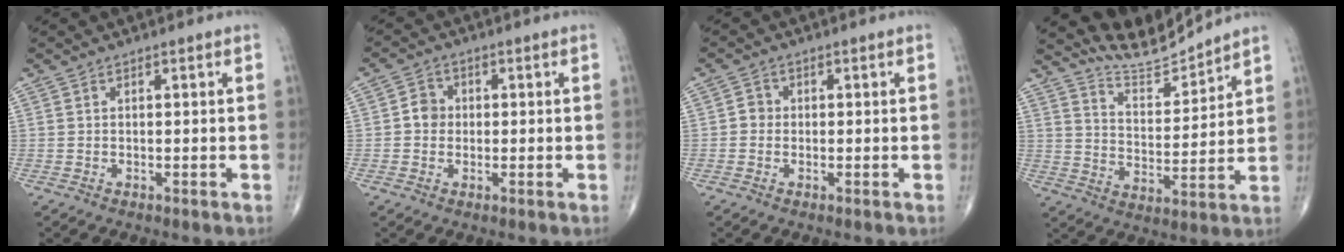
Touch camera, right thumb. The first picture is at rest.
{"total": 3.4, "force": [-0.1, 3.1, 1.5], "torque": [-0.011, 0.009, -0.010]}
{"total": 1.9, "force": [-0.2, 1.8, 0.7], "torque": [0.002, 0.007, -0.009]}
{"total": 8.5, "force": [8.5, 0.3, 0.6], "torque": [0.001, -0.065, 0.164]}